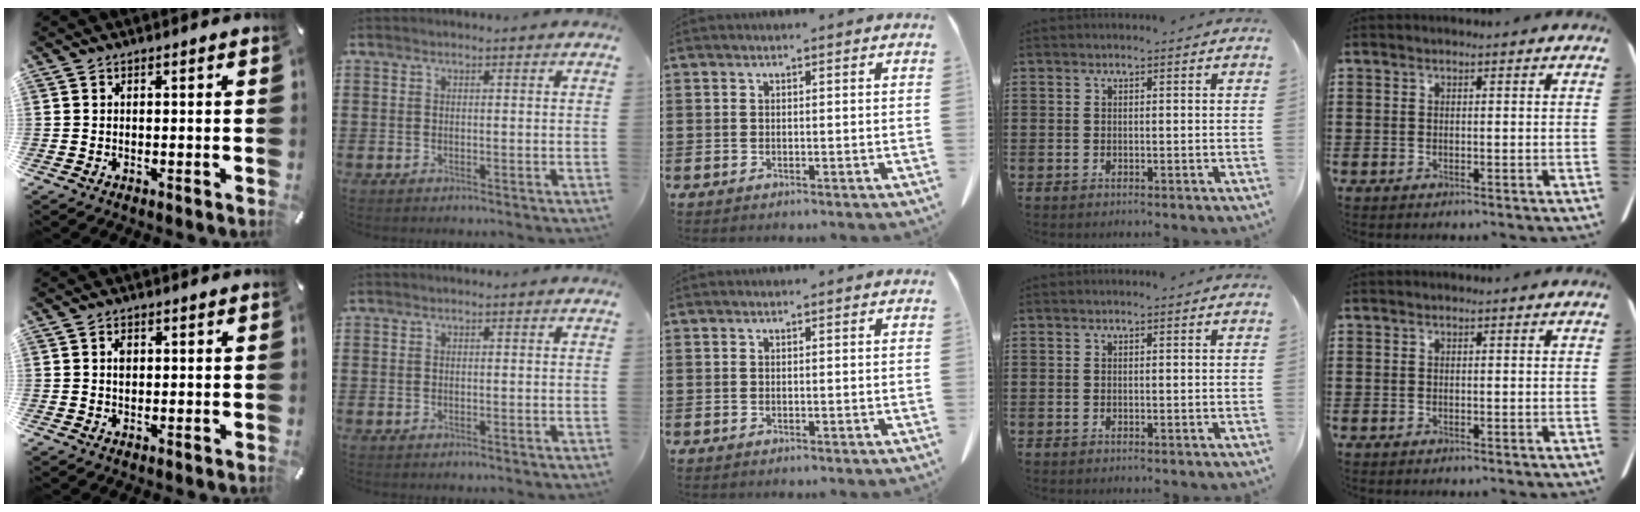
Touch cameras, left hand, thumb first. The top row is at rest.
{"thumb": {"total": 1.8, "force": [0.4, 1.3, 1.2], "torque": [-0.019, 0.000, 0.004]}}